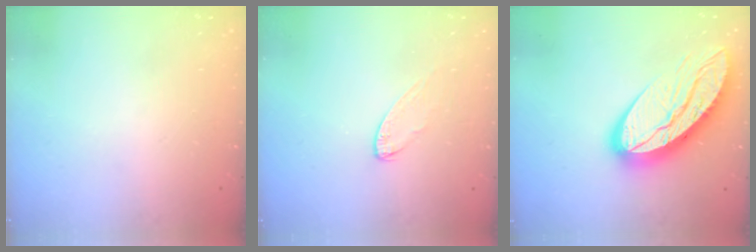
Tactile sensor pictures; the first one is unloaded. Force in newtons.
{"total": 5.2, "press": 5.2, "slide": 0.5}
{"total": 16.8, "press": 16.7, "slide": 1.5}